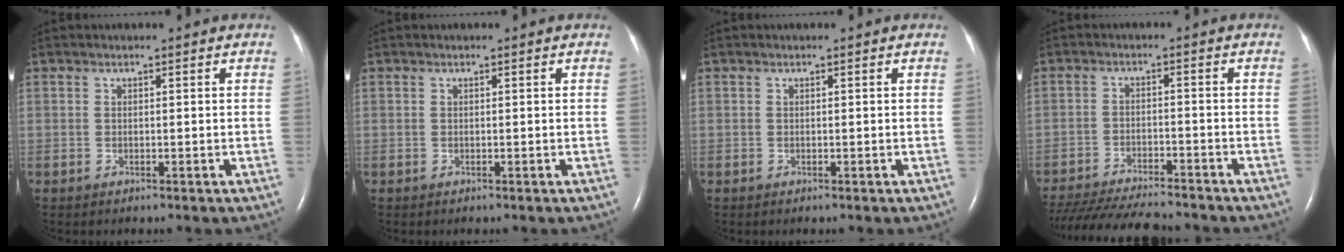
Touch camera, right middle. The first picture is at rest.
{"total": 0.0}
{"total": 0.0}
{"total": 16.1, "force": [-14.6, 2.1, 6.6], "torque": [-0.134, -0.034, -0.219]}